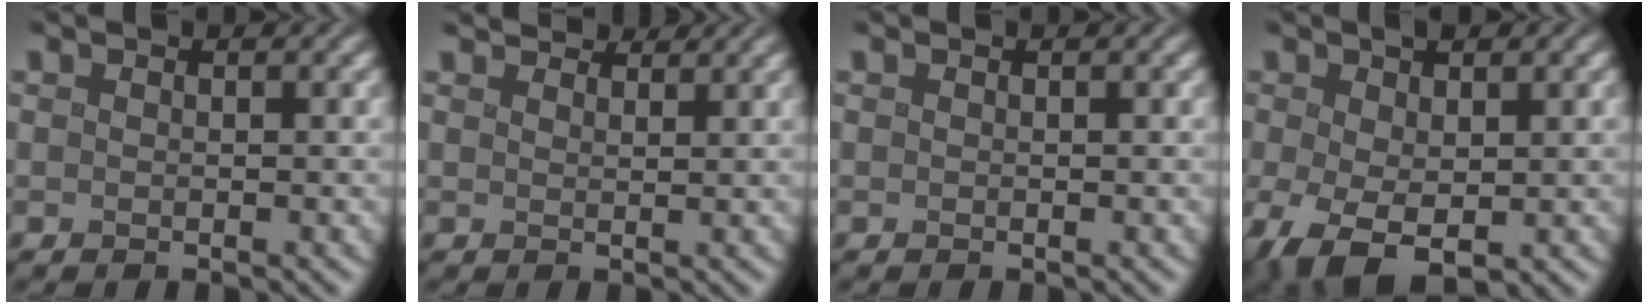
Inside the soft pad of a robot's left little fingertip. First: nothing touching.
{"total": 4.9, "force": [4.5, 1.3, 1.6], "torque": [-0.032, 0.014, 0.052]}
{"total": 0.0}
{"total": 5.3, "force": [-1.2, 2.7, 4.4], "torque": [-0.089, -0.008, -0.015]}